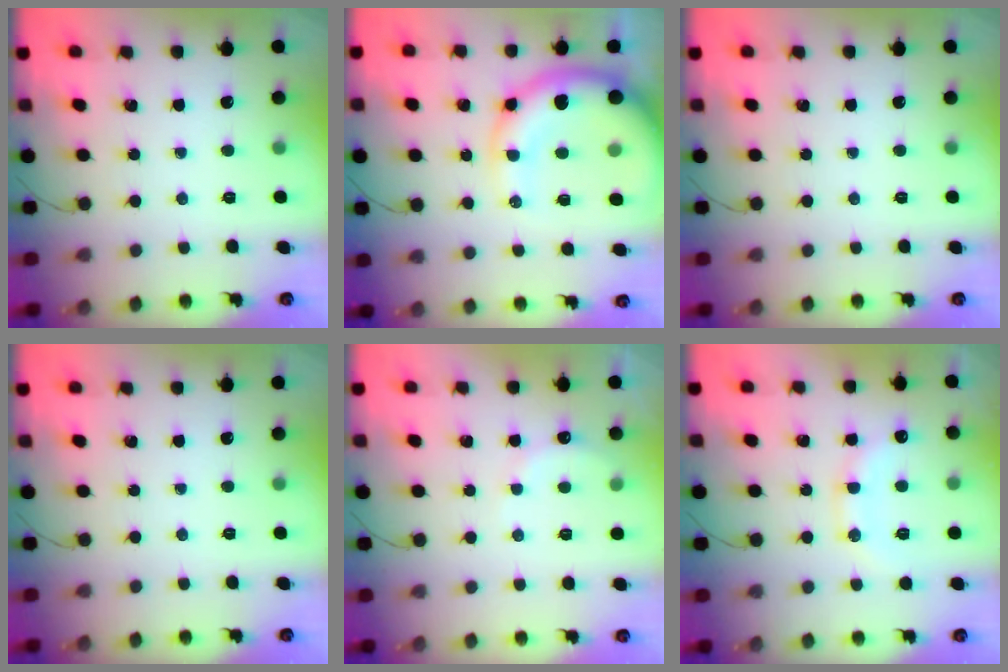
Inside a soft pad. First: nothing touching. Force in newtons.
{"total": 18.1, "press": 17.7, "slide": 4.0}
{"total": 0.0}
{"total": 0.0}
{"total": 6.4, "press": 6.3, "slide": 1.2}
{"total": 12.9, "press": 12.9, "slide": 1.0}